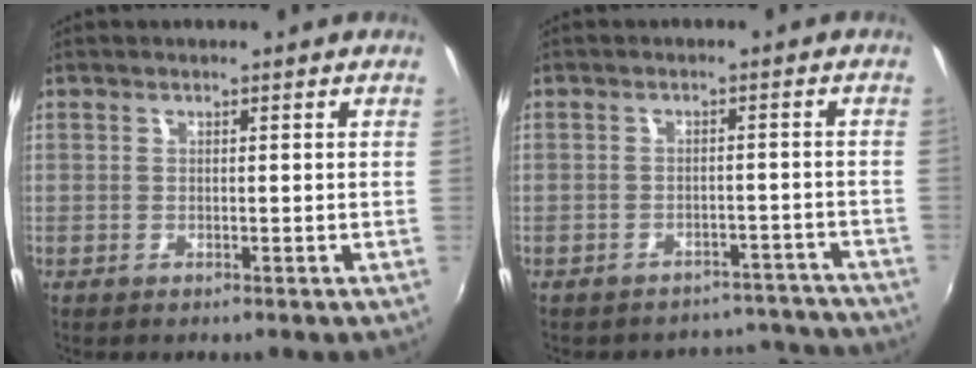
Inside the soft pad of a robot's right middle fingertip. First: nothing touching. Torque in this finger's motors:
{"motor_torque": [1.27, -0.86, 0.15, 0.11]}